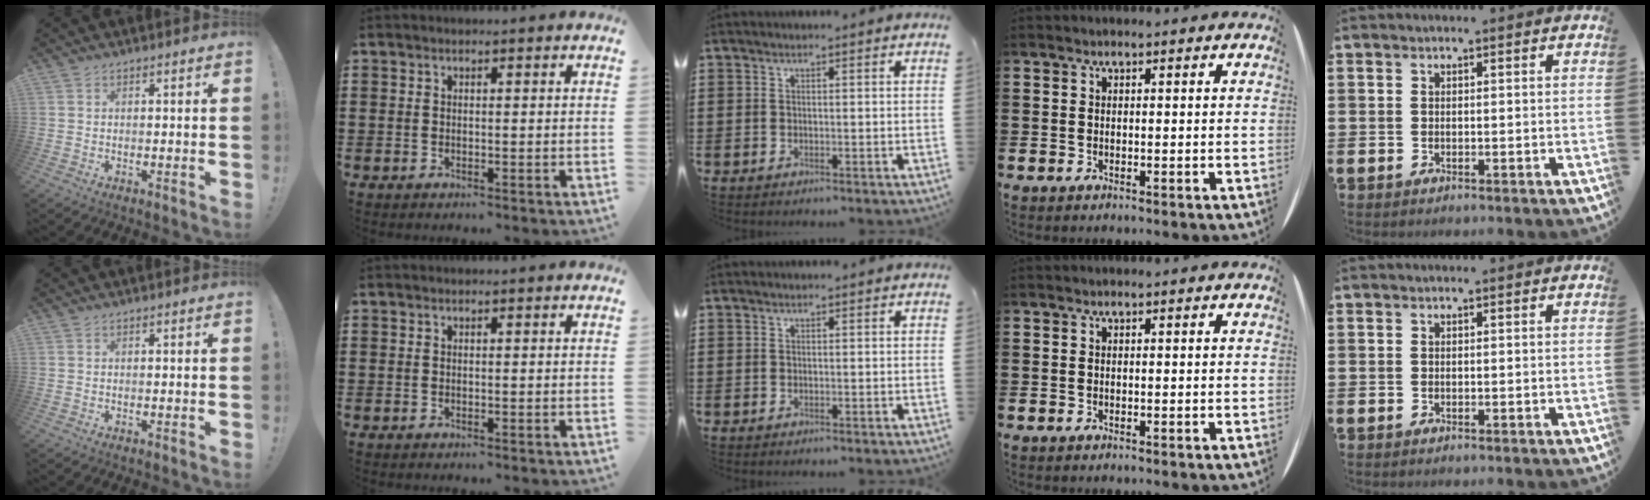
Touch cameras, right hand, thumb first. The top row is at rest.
{}